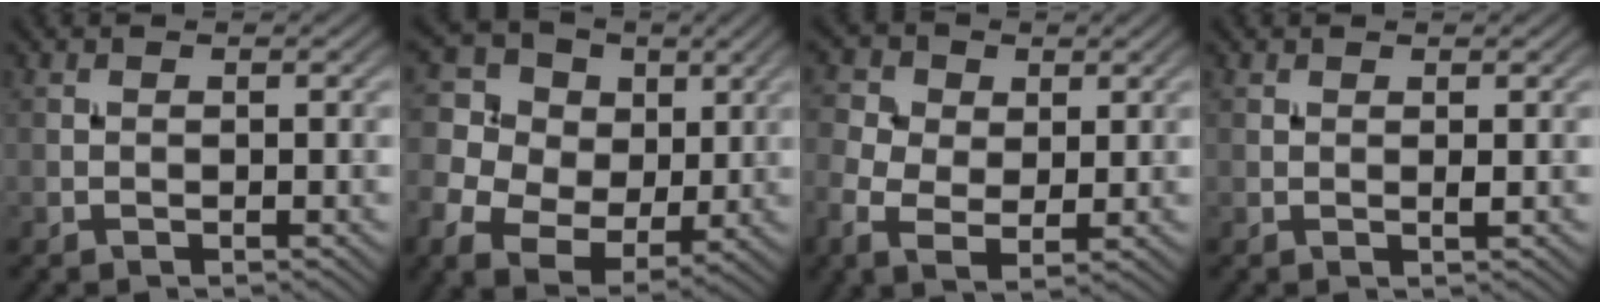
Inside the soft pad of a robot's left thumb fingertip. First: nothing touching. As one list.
[{"total": 11.6, "force": [2.4, 9.5, 6.2], "torque": [-0.198, 0.028, 0.040]}, {"total": 6.4, "force": [0.4, 4.7, 4.4], "torque": [-0.117, 0.002, 0.002]}, {"total": 0.6, "force": [0.3, 0.0, 0.5], "torque": [-0.012, 0.000, 0.005]}]